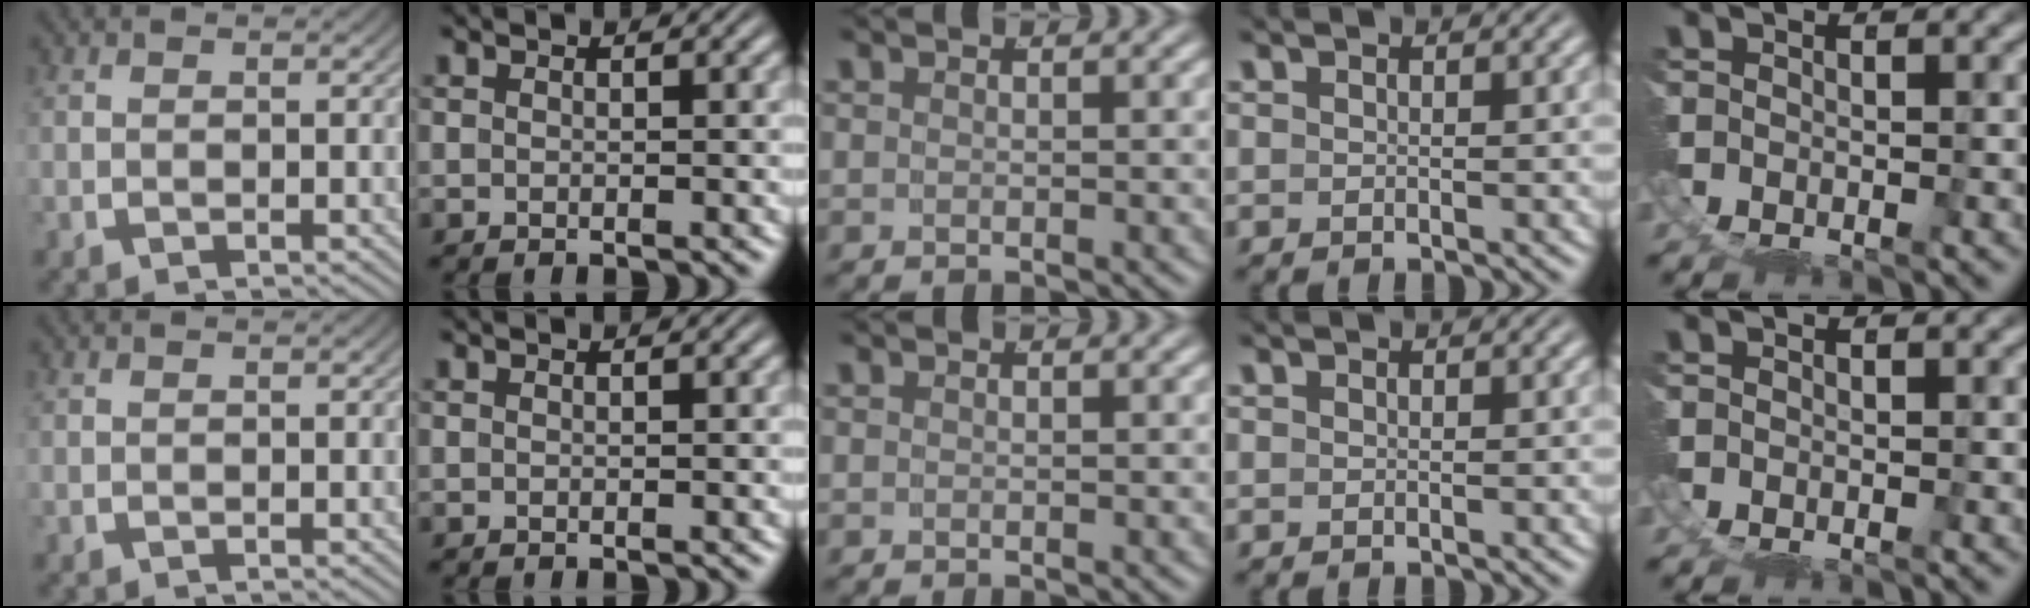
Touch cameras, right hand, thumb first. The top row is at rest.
{}